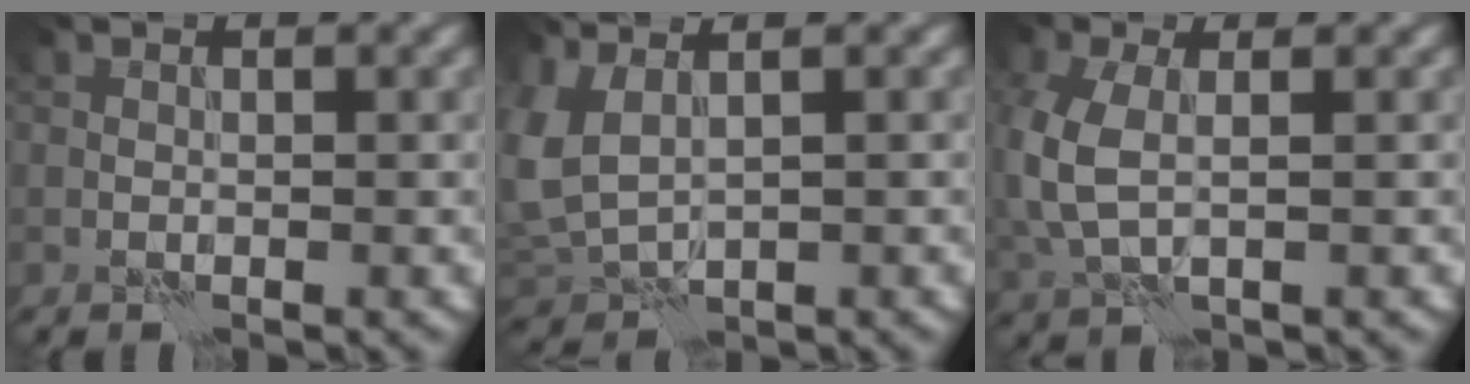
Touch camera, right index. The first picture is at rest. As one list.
[{"total": 4.2, "force": [1.1, 2.3, 3.3], "torque": [-0.092, 0.005, 0.022]}, {"total": 4.7, "force": [0.1, 2.8, 3.8], "torque": [-0.112, 0.000, 0.002]}]